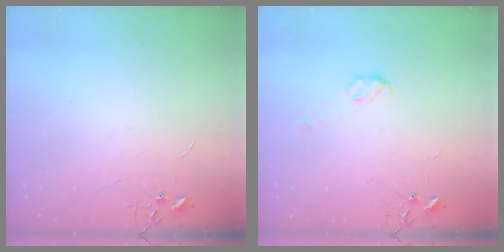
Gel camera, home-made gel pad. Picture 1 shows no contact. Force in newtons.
{"total": 4.8, "press": 4.8, "slide": 0.7}